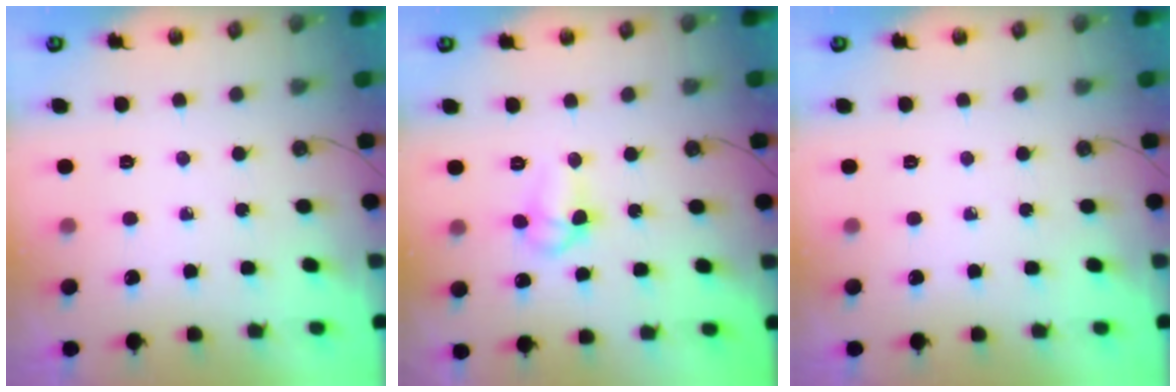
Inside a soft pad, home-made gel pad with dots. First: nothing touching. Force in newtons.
{"total": 7.5, "press": 7.5, "slide": 0.9}
{"total": 0.0}